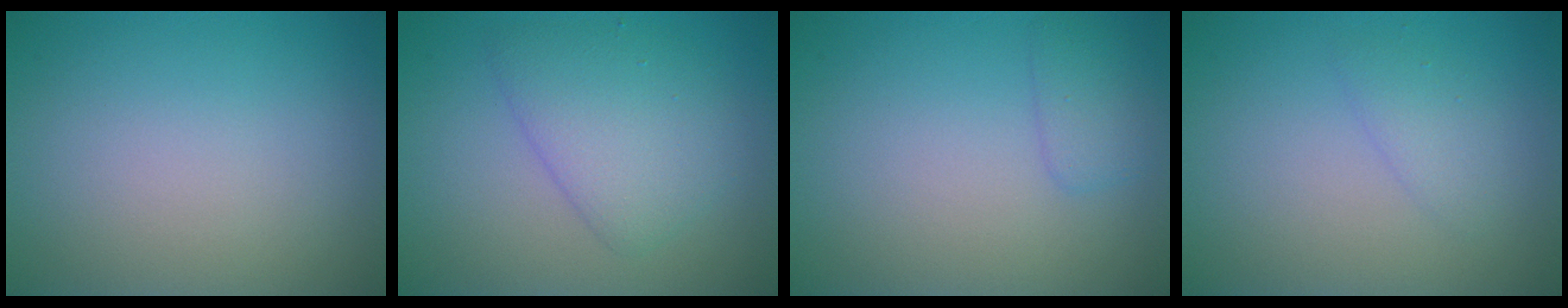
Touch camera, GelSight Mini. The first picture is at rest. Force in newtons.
{"total": 4.1, "press": 4.1, "slide": 0.1}
{"total": 1.6, "press": 1.6, "slide": 0.1}
{"total": 1.4, "press": 1.4, "slide": 0.2}